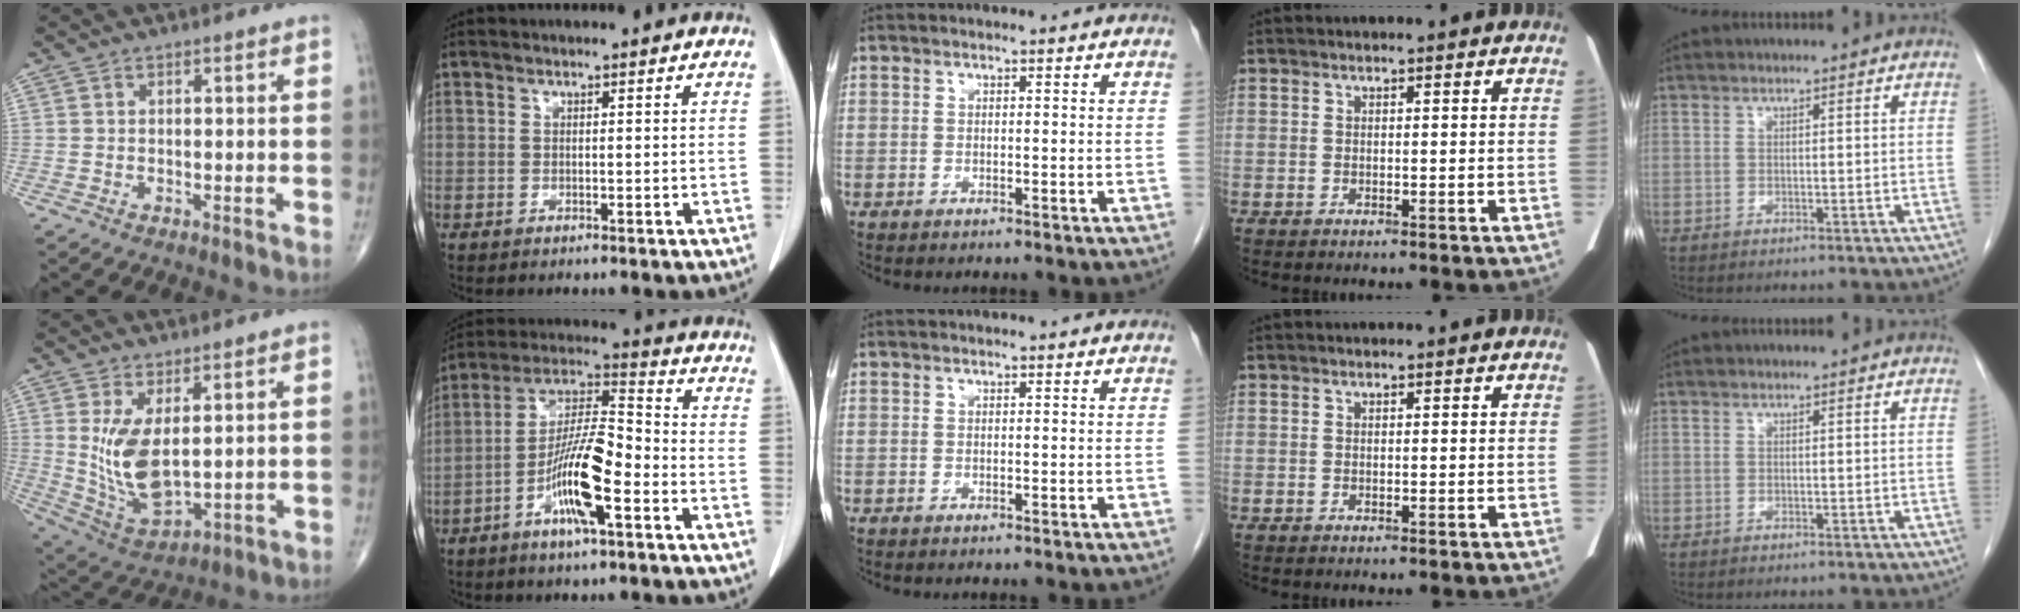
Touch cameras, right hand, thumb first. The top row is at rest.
{"thumb": {"total": 11.4, "force": [1.9, 5.3, 9.9], "torque": [-0.185, -0.025, 0.057]}, "index": {"total": 12.6, "force": [-4.9, 2.1, 11.4], "torque": [-0.219, 0.004, -0.091]}}